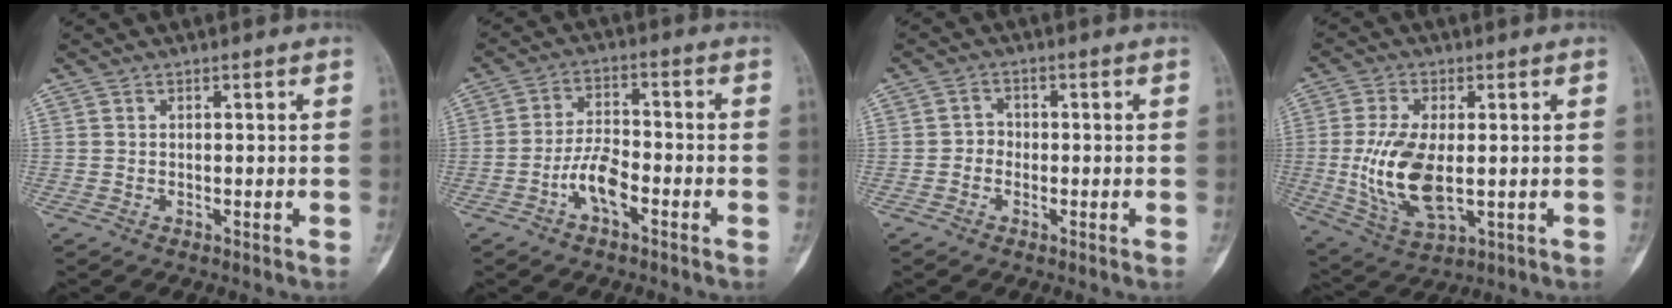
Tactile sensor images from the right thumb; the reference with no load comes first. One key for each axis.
{"total": 6.6, "fx": -3.0, "fy": 2.8, "fz": 5.1, "tx": -0.094, "ty": 0.028, "tz": -0.059}
{"total": 2.1, "fx": -0.7, "fy": 1.8, "fz": 0.8, "tx": 0.005, "ty": 0.010, "tz": -0.023}
{"total": 13.0, "fx": -0.7, "fy": 6.3, "fz": 11.3, "tx": -0.230, "ty": -0.012, "tz": -0.003}